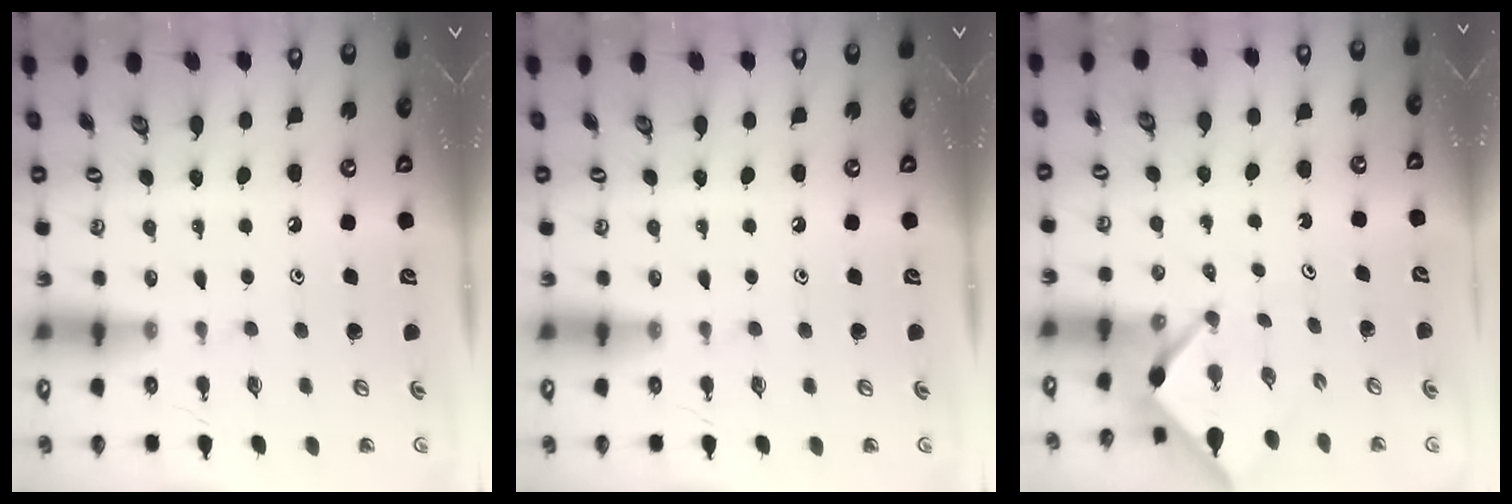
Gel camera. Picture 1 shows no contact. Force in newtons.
{"total": 0.0}
{"total": 2.6, "press": 2.6, "slide": 0.3}